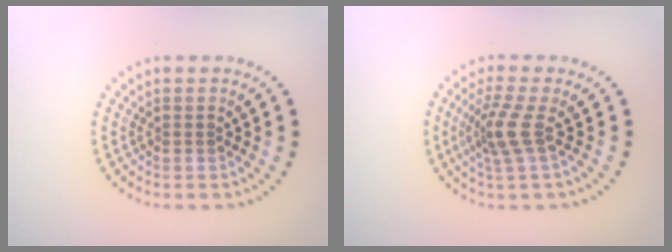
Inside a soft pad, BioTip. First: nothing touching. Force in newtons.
{"total": 2.8, "press": 2.0, "slide": 2.0}